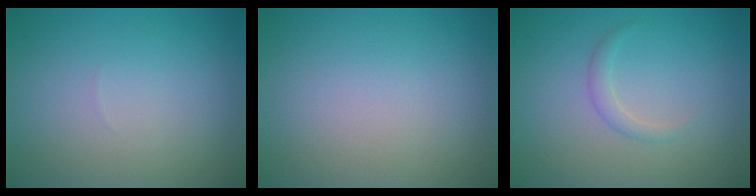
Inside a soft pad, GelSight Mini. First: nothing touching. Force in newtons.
{"total": 0.0}
{"total": 1.1, "press": 1.1, "slide": 0.1}